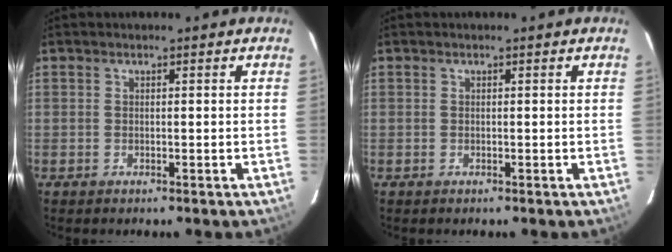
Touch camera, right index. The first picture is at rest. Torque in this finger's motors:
{"motor_torque": [0.00, 0.00, 0.00, 0.00]}